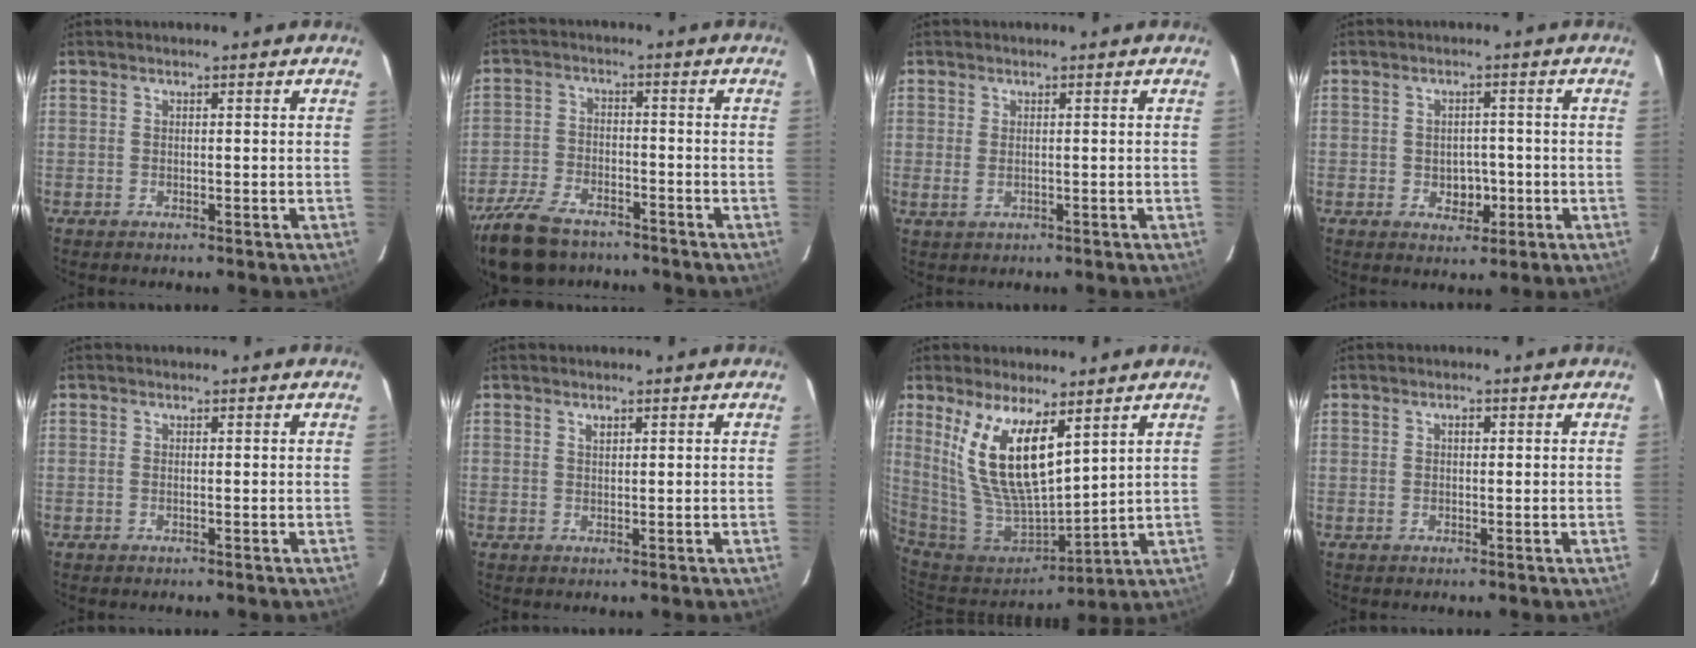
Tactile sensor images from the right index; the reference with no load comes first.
{"total": 13.9, "force": [-10.7, 6.6, 6.0], "torque": [-0.157, -0.011, -0.191]}
{"total": 1.6, "force": [-0.3, 0.5, 1.5], "torque": [-0.030, -0.002, -0.001]}
{"total": 4.2, "force": [-1.2, 3.3, 2.2], "torque": [-0.040, 0.005, -0.008]}
{"total": 0.0}
{"total": 0.9, "force": [0.6, 0.5, 0.6], "torque": [-0.009, 0.003, 0.011]}
{"total": 15.9, "force": [7.6, 6.0, 12.7], "torque": [-0.241, -0.006, 0.167]}
{"total": 0.9, "force": [0.3, 0.6, 0.6], "torque": [-0.008, 0.004, 0.003]}